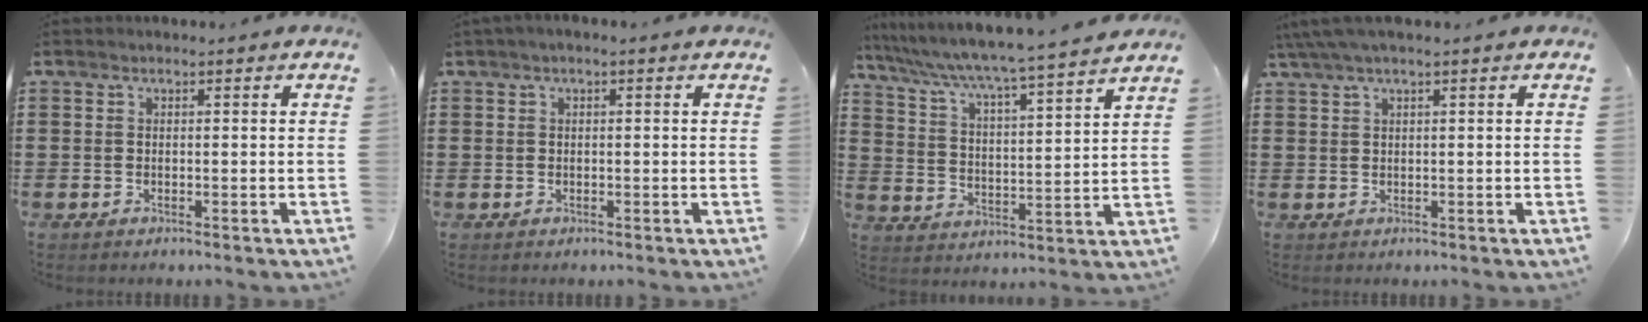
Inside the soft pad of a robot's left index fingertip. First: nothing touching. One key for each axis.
{"total": 0.8, "fx": -0.1, "fy": 0.1, "fz": 0.8, "tx": -0.012, "ty": -0.002, "tz": -0.001}
{"total": 5.0, "fx": 4.6, "fy": -0.9, "fz": 2.0, "tx": -0.062, "ty": -0.043, "tz": 0.067}
{"total": 2.4, "fx": 1.1, "fy": -0.1, "fz": 2.1, "tx": -0.049, "ty": -0.004, "tz": 0.017}